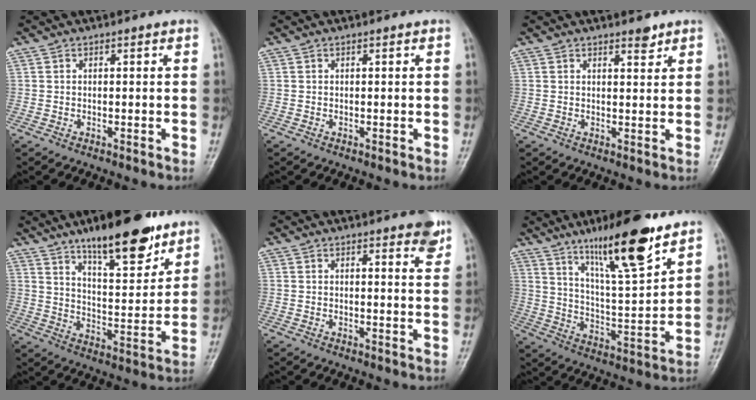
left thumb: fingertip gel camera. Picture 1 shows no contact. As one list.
[{"total": 0.0}, {"total": 2.2, "force": [1.8, 0.7, 1.1], "torque": [-0.007, -0.013, 0.027]}, {"total": 16.2, "force": [11.3, 4.8, 10.5], "torque": [-0.127, -0.068, 0.185]}, {"total": 4.1, "force": [2.9, 1.0, 2.7], "torque": [-0.022, -0.014, 0.032]}, {"total": 17.1, "force": [11.4, 3.0, 12.4], "torque": [-0.189, -0.064, 0.199]}]